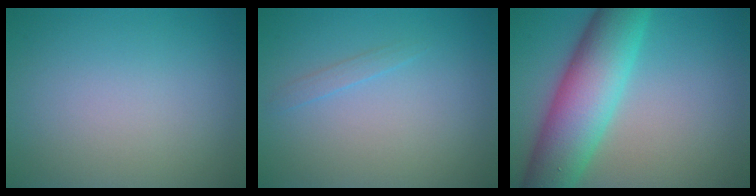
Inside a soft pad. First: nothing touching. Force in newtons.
{"total": 0.8, "press": 0.8, "slide": 0.1}
{"total": 9.4, "press": 9.4, "slide": 0.7}